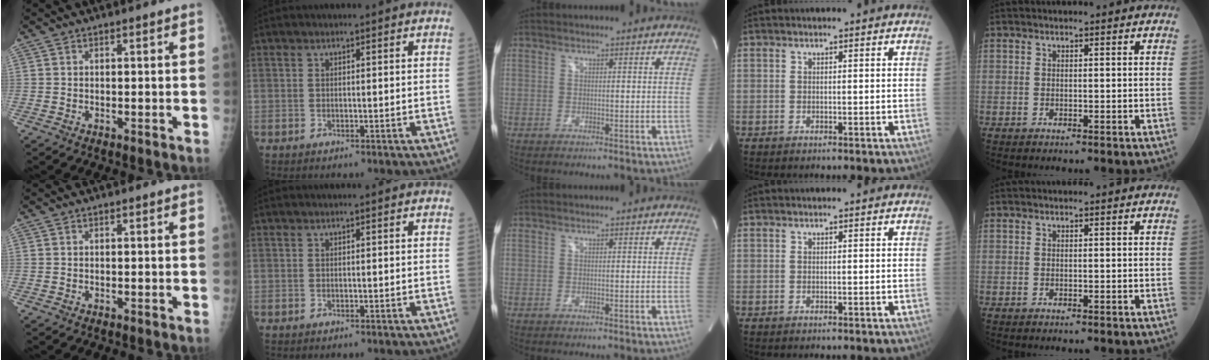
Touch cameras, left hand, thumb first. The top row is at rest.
{}